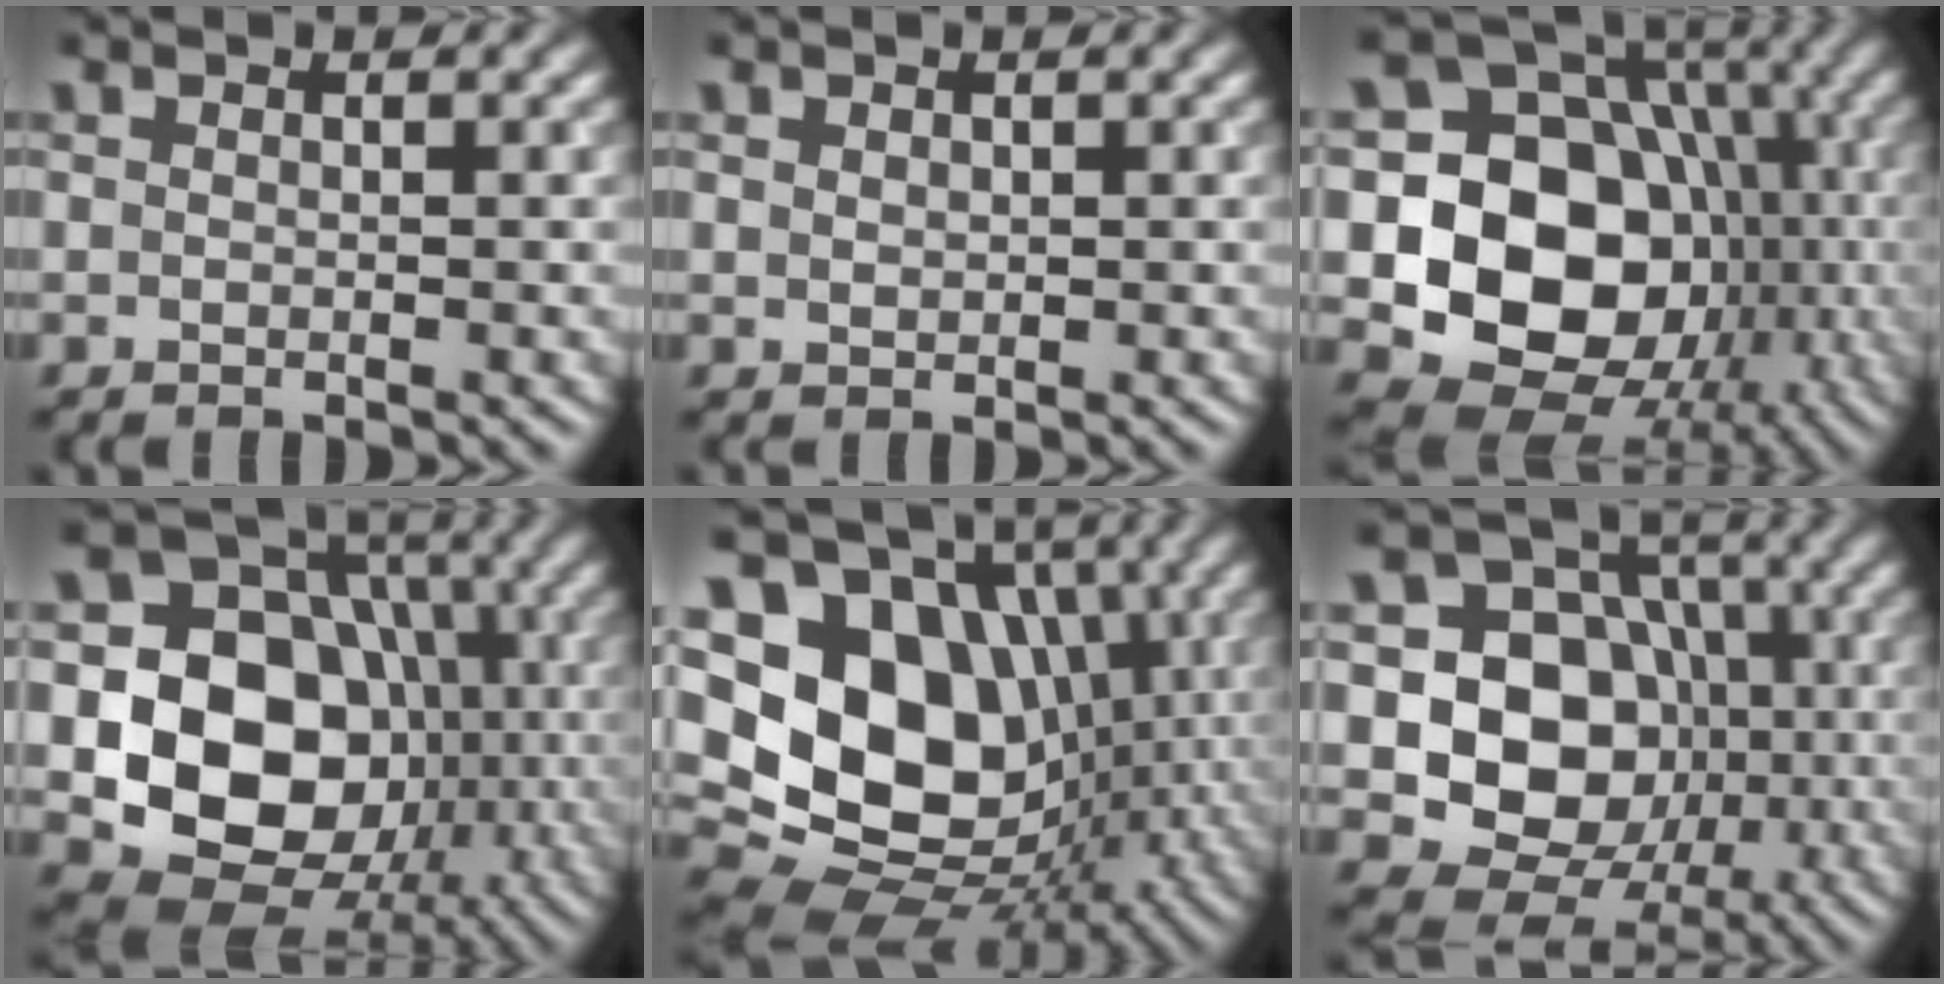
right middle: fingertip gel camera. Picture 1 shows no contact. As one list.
[{"total": 0.7, "force": [0.4, 0.5, 0.2], "torque": [-0.005, -0.002, 0.009]}, {"total": 15.5, "force": [-2.3, 12.7, 8.5], "torque": [-0.127, -0.015, -0.051]}, {"total": 13.3, "force": [-2.1, 10.9, 7.2], "torque": [-0.118, -0.014, -0.051]}, {"total": 17.2, "force": [1.1, 13.6, 10.5], "torque": [-0.186, 0.004, 0.017]}, {"total": 11.5, "force": [-1.6, 9.7, 6.0], "torque": [-0.091, -0.007, -0.057]}]